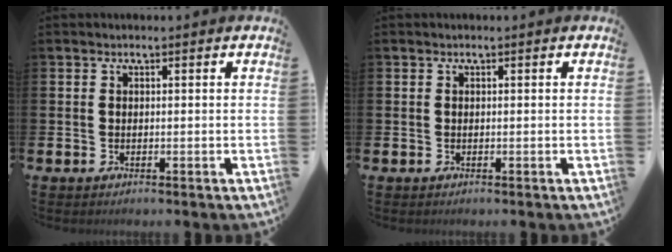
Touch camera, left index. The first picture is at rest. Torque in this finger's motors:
{"motor_torque": [0.00, 0.00, 0.00, 0.01]}